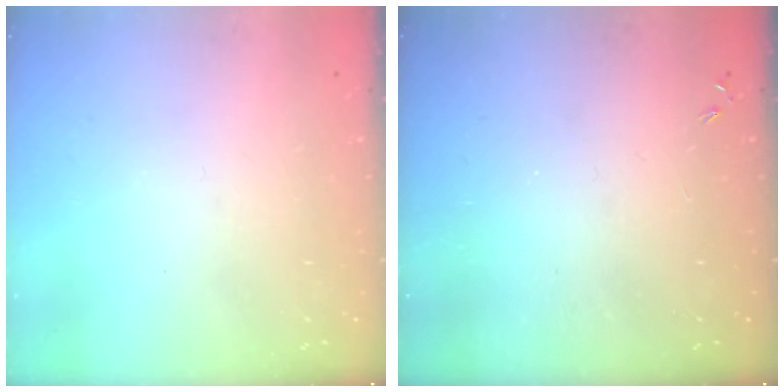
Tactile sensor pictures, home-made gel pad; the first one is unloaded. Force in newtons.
{"total": 0.0}